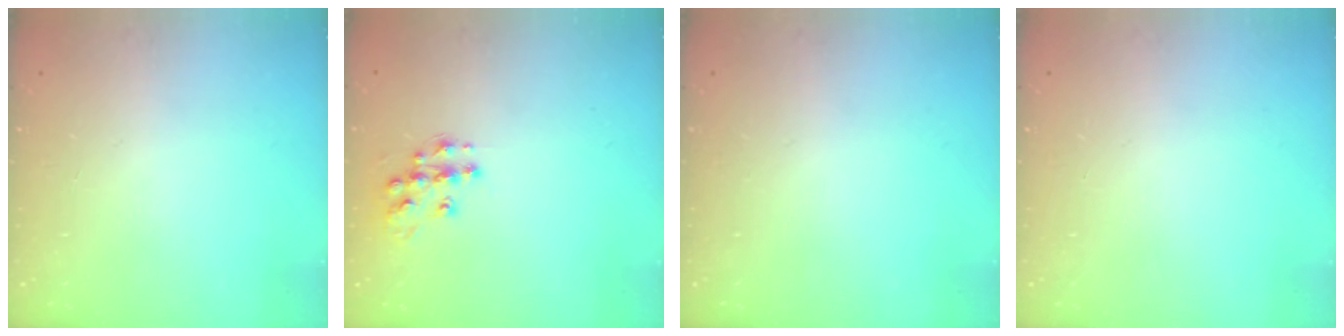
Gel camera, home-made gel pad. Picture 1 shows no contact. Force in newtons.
{"total": 11.4, "press": 11.4, "slide": 0.8}
{"total": 0.0}
{"total": 0.0}